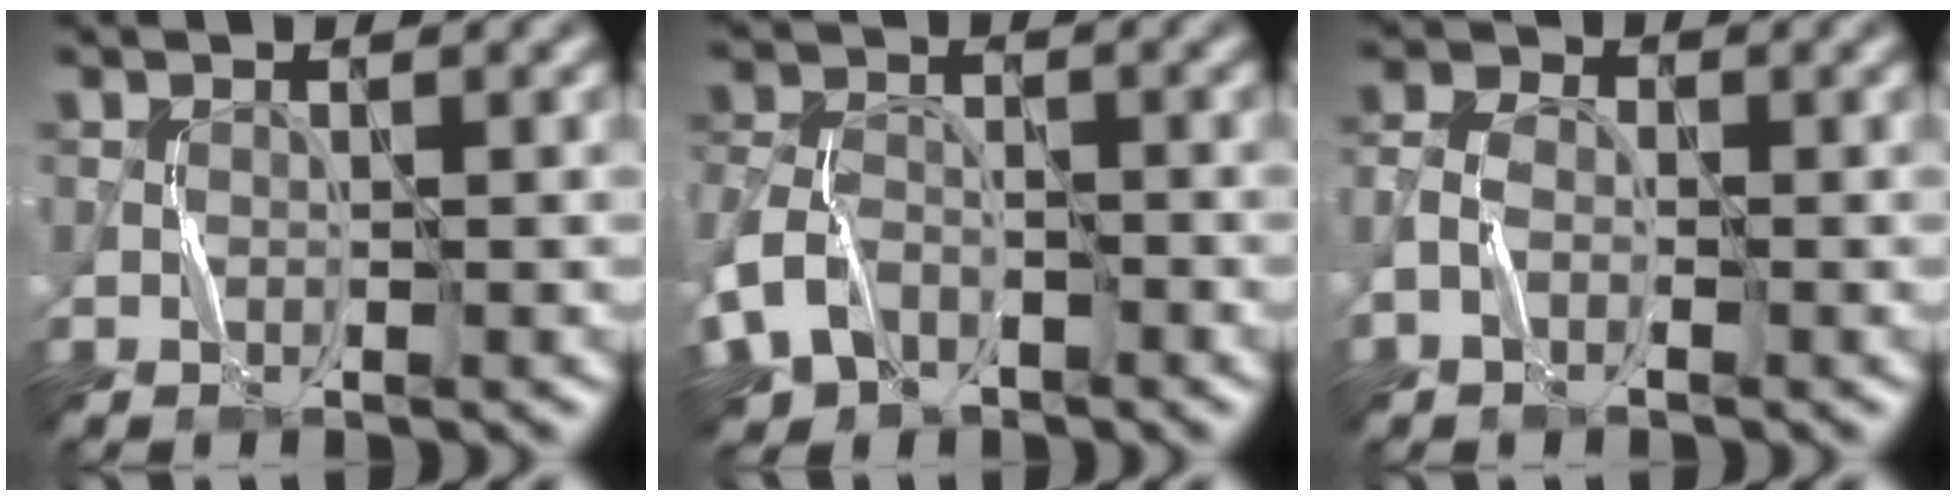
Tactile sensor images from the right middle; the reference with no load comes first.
{"total": 5.7, "force": [-2.9, 3.9, 2.9], "torque": [-0.070, -0.004, -0.063]}
{"total": 2.8, "force": [-1.2, 1.9, 1.7], "torque": [-0.040, 0.006, -0.033]}